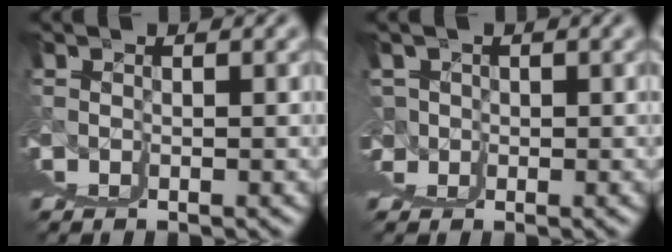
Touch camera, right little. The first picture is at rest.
{"total": 2.6, "force": [2.3, -0.7, 0.7], "torque": [-0.004, 0.000, 0.041]}